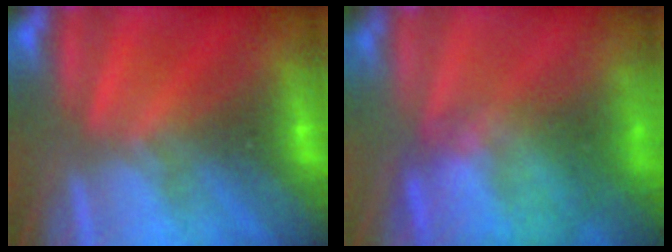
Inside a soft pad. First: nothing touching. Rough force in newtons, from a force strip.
{"total": 6.1}